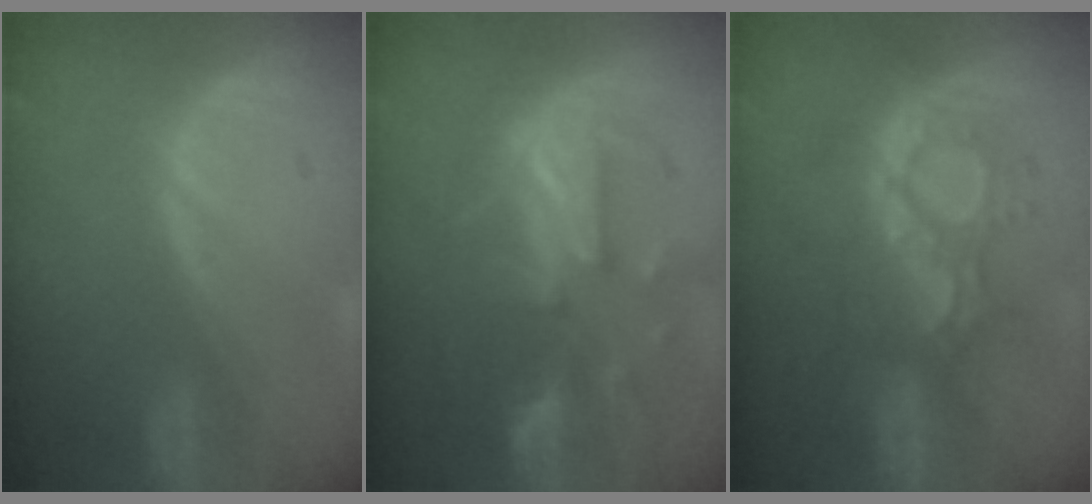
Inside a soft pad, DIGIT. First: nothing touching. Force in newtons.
{"total": 10.0, "press": 8.9, "slide": 4.6}
{"total": 8.8, "press": 8.5, "slide": 2.3}